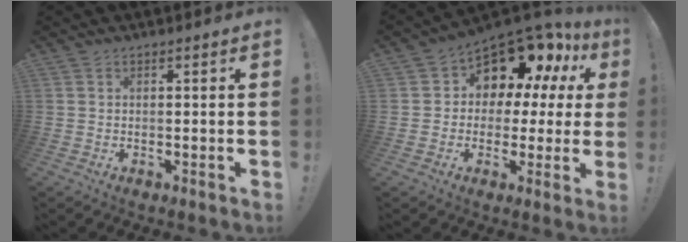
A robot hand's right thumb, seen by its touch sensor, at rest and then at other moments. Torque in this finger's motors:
{"motor_torque": [1.68, 2.54, 0.83, -0.56, 0.01]}